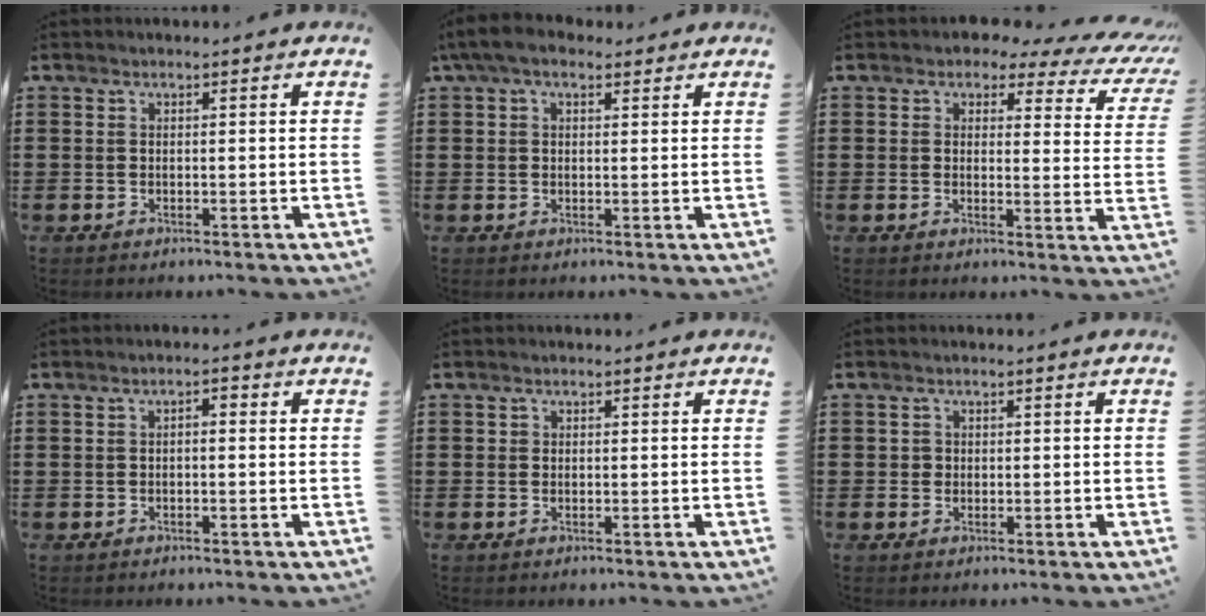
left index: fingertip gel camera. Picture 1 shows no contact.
{"total": 4.5, "force": [2.7, 2.0, 3.0], "torque": [-0.064, 0.008, 0.050]}
{"total": 3.0, "force": [2.1, 1.5, 1.5], "torque": [-0.036, -0.012, 0.030]}
{"total": 1.0, "force": [-0.6, 0.3, 0.8], "torque": [-0.017, 0.000, -0.013]}
{"total": 0.6, "force": [0.1, 0.6, 0.0], "torque": [-0.003, 0.004, 0.000]}
{"total": 1.1, "force": [0.2, 1.0, 0.3], "torque": [-0.009, 0.005, 0.004]}